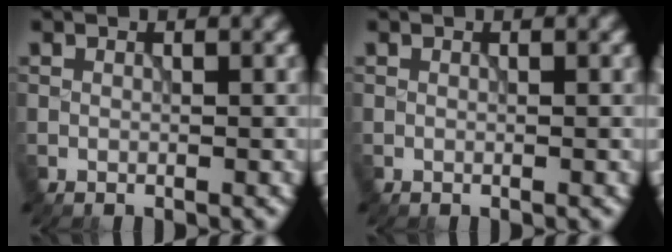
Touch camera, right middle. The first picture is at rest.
{"total": 0.0}